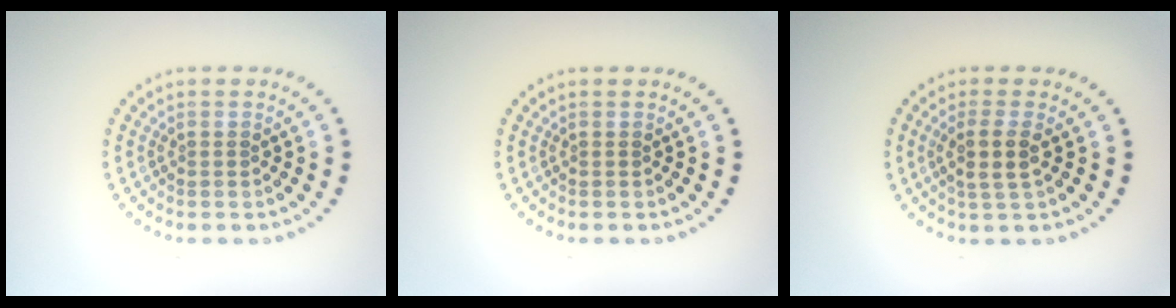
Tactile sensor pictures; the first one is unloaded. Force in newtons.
{"total": 0.0}
{"total": 2.5, "press": 2.2, "slide": 1.2}